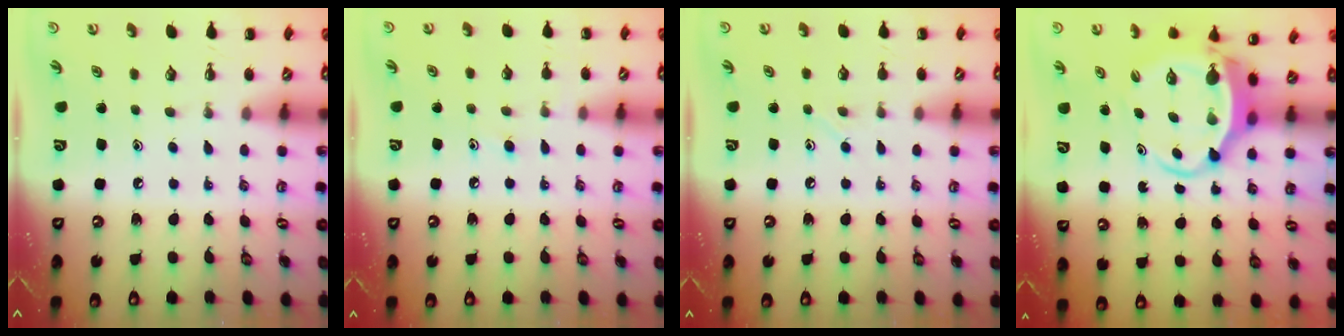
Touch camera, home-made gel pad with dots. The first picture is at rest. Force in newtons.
{"total": 6.7, "press": 6.3, "slide": 2.3}
{"total": 4.5, "press": 4.3, "slide": 1.3}
{"total": 6.3, "press": 6.2, "slide": 1.4}